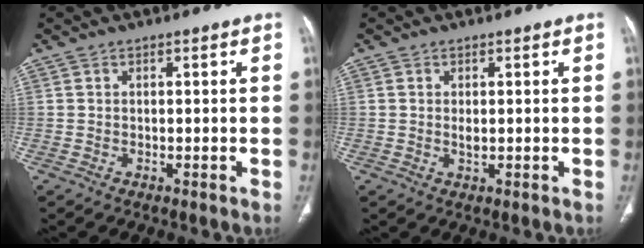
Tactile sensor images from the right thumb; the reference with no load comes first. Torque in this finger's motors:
{"motor_torque": [0.98, -0.08, 0.10, -0.54, 0.01]}